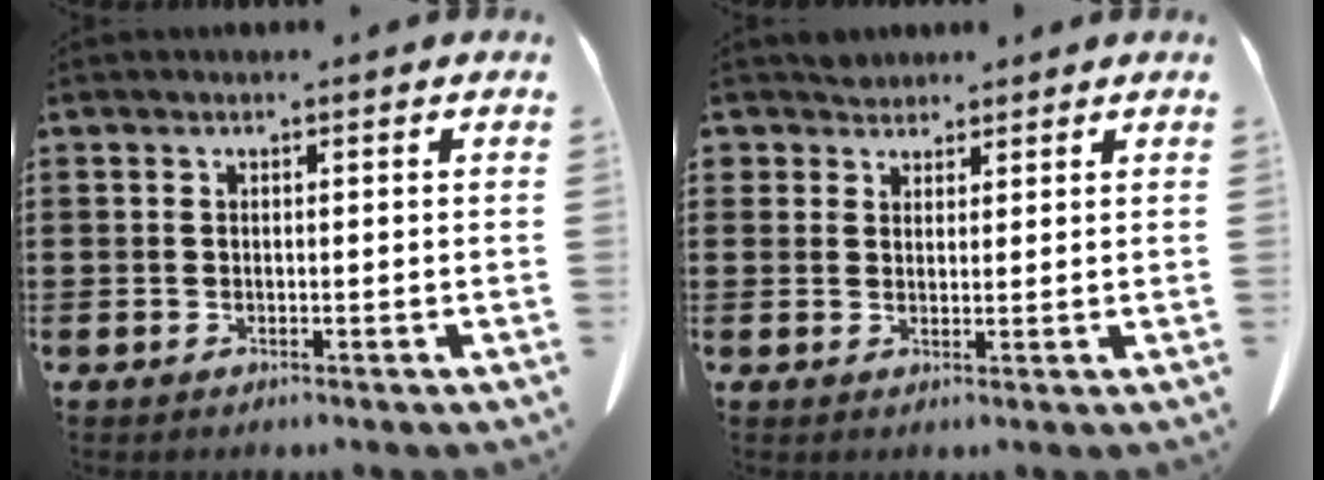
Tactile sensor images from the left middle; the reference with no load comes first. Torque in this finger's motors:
{"motor_torque": [0.00, 0.05, 0.00, 0.00]}